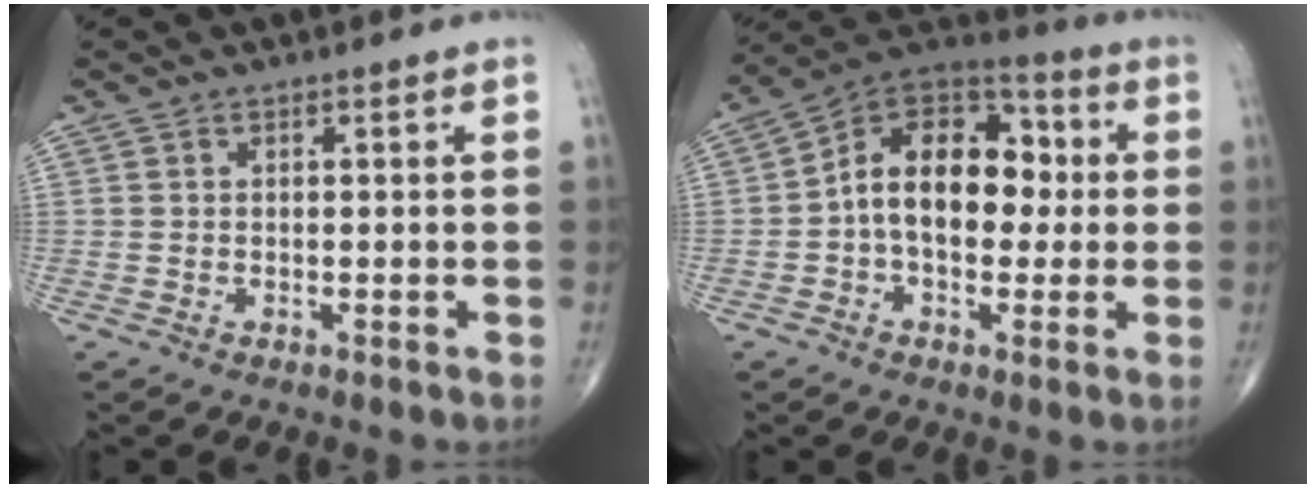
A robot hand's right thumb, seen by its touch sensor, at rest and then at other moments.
{"total": 16.4, "force": [0.4, 10.6, 12.5], "torque": [-0.159, 0.042, -0.004]}